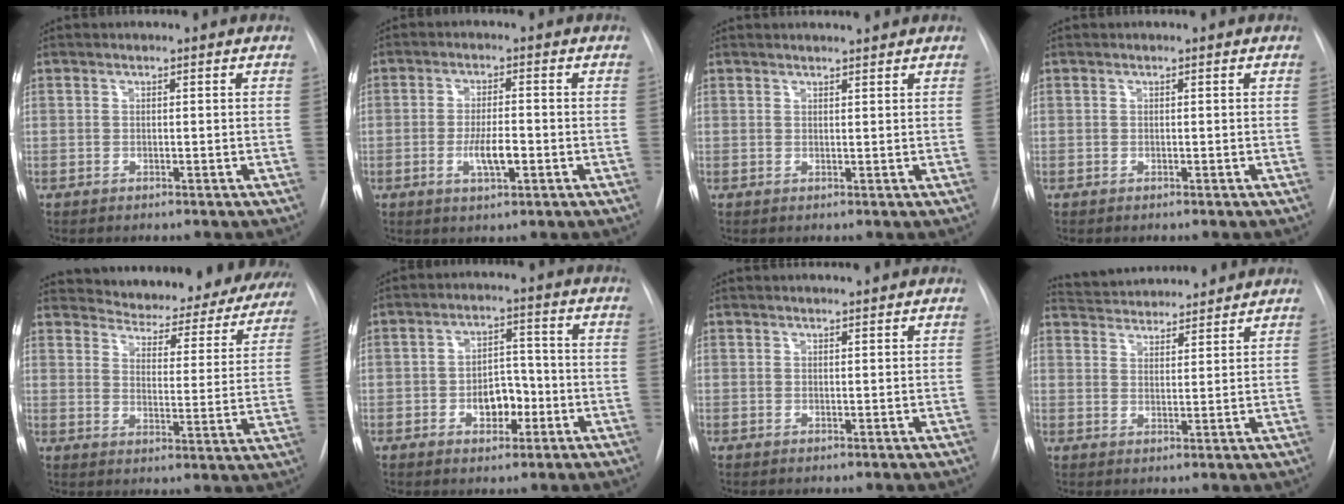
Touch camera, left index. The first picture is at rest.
{"total": 4.8, "force": [-1.4, 1.2, 4.5], "torque": [-0.083, -0.002, -0.021]}
{"total": 3.1, "force": [3.0, 0.1, 0.7], "torque": [-0.011, 0.011, 0.040]}
{"total": 0.0}
{"total": 25.6, "force": [23.9, 6.5, 6.4], "torque": [-0.087, -0.069, 0.281]}
{"total": 5.6, "force": [-1.8, 3.4, 4.0], "torque": [-0.057, 0.014, -0.025]}
{"total": 2.3, "force": [2.2, 0.0, 0.5], "torque": [-0.006, 0.009, 0.030]}
{"total": 12.4, "force": [11.9, 2.2, 2.9], "torque": [-0.047, 0.026, 0.178]}